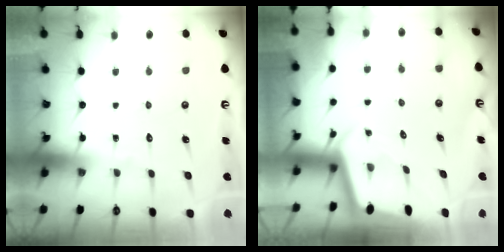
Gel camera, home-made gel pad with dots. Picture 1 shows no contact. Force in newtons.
{"total": 1.9, "press": 1.9, "slide": 0.1}